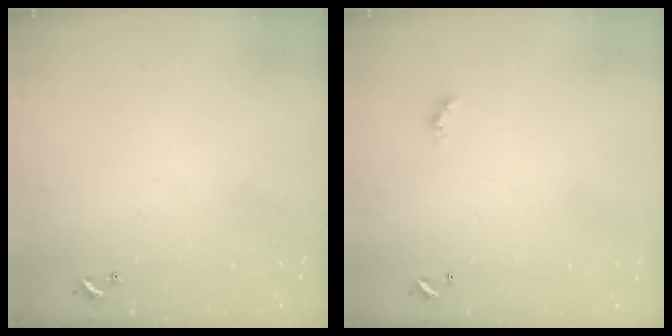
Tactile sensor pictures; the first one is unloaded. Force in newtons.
{"total": 0.0}